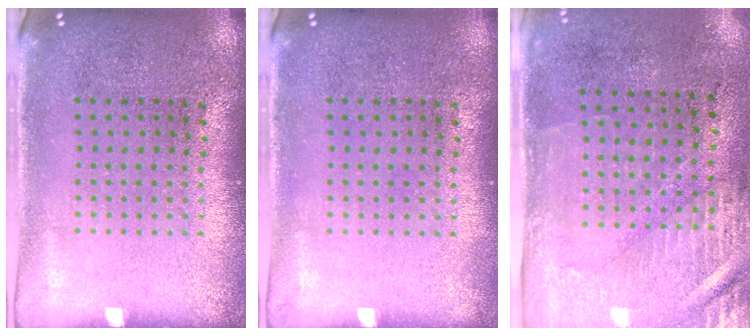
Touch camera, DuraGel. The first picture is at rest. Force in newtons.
{"total": 0.0}
{"total": 3.0, "press": 2.5, "slide": 1.6}